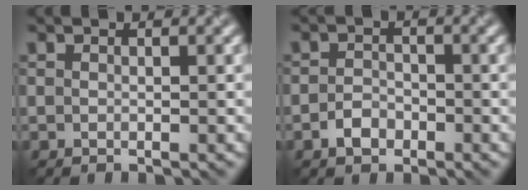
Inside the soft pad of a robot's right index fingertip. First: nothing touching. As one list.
[{"total": 1.6, "force": [-0.9, 1.1, 0.7], "torque": [-0.011, 0.008, -0.019]}]